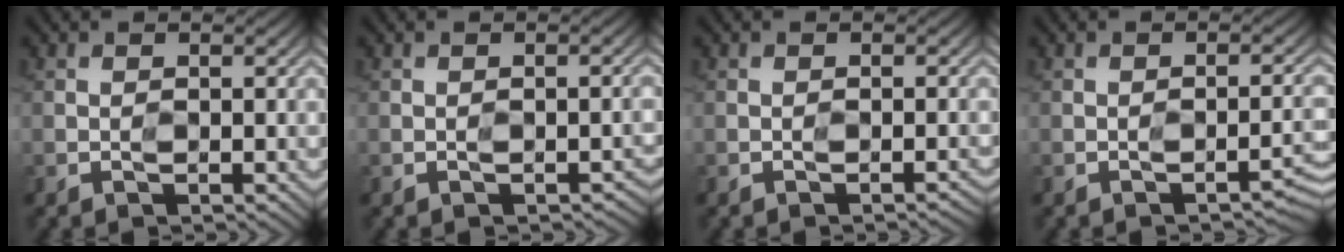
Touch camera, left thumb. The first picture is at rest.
{"total": 2.4, "force": [-1.2, 1.2, 1.6], "torque": [-0.009, -0.005, -0.008]}
{"total": 1.2, "force": [-1.1, 0.3, 0.4], "torque": [0.000, -0.001, -0.008]}
{"total": 2.7, "force": [-1.9, 0.9, 1.7], "torque": [-0.011, -0.002, -0.022]}